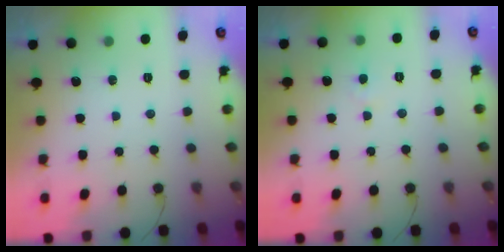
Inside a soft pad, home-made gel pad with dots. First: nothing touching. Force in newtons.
{"total": 2.6, "press": 2.6, "slide": 0.3}